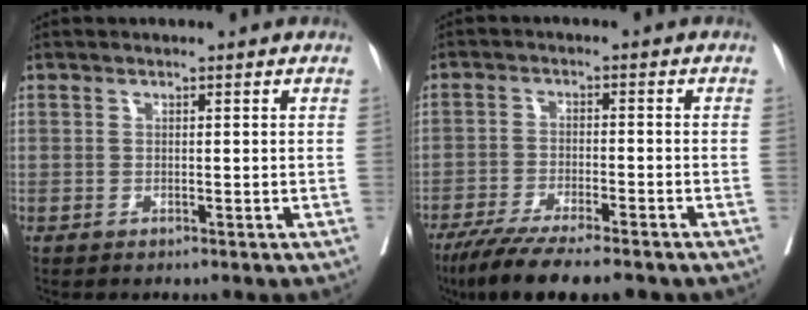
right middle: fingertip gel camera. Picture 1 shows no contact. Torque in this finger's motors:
{"motor_torque": [0.35, -0.29, 0.17, 0.11]}